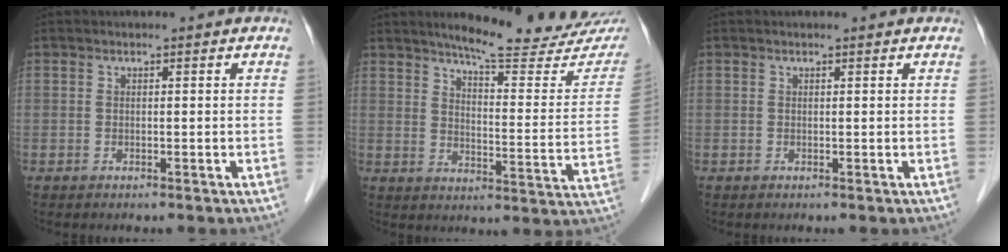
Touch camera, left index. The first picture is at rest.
{"total": 20.2, "force": [17.8, 2.3, 9.3], "torque": [-0.116, -0.067, 0.213]}
{"total": 0.7, "force": [0.7, 0.0, 0.2], "torque": [-0.011, 0.002, 0.007]}